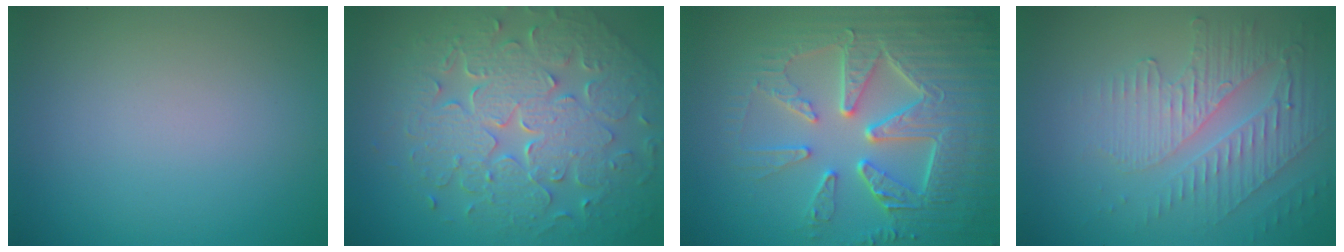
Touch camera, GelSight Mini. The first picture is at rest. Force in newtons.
{"total": 8.7, "press": 6.3, "slide": 6.1}
{"total": 8.6, "press": 6.4, "slide": 5.8}
{"total": 4.0, "press": 3.3, "slide": 2.3}